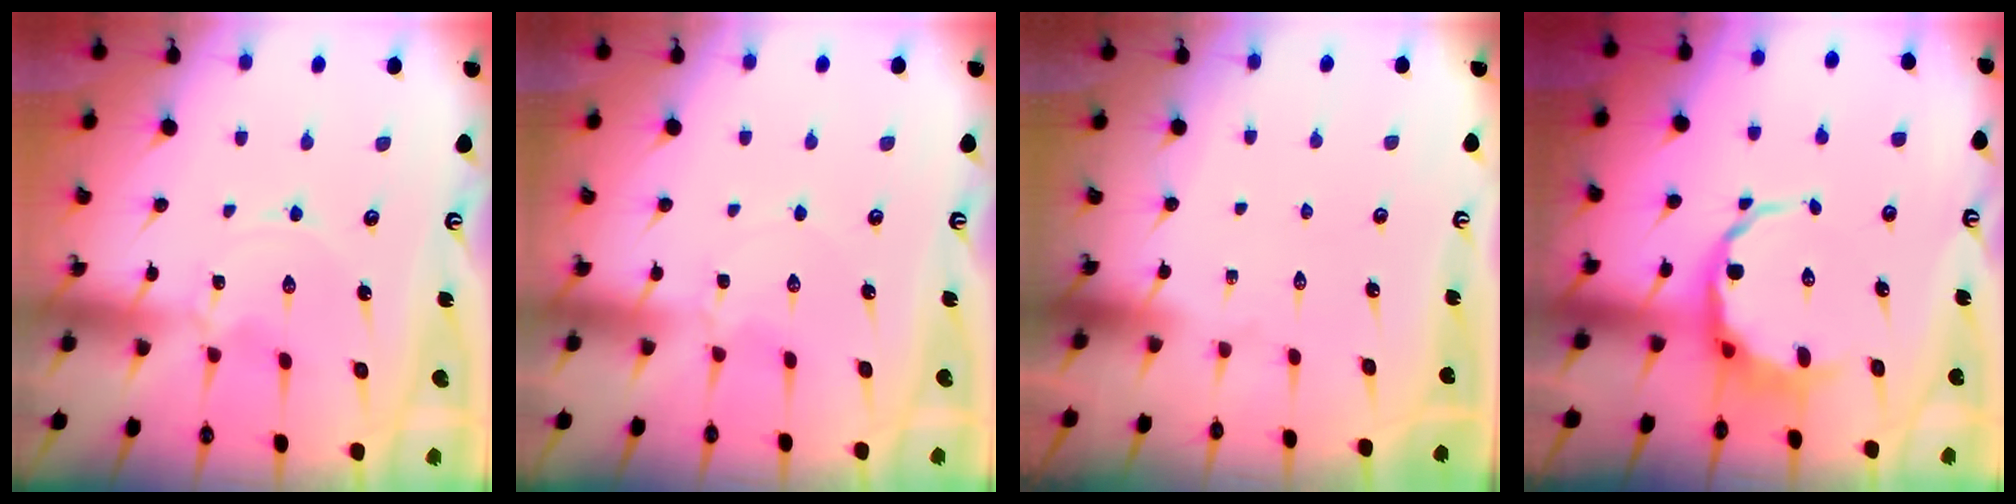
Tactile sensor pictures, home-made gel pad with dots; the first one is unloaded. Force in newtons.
{"total": 1.7, "press": 1.7, "slide": 0.3}
{"total": 0.0}
{"total": 8.4, "press": 8.0, "slide": 2.5}